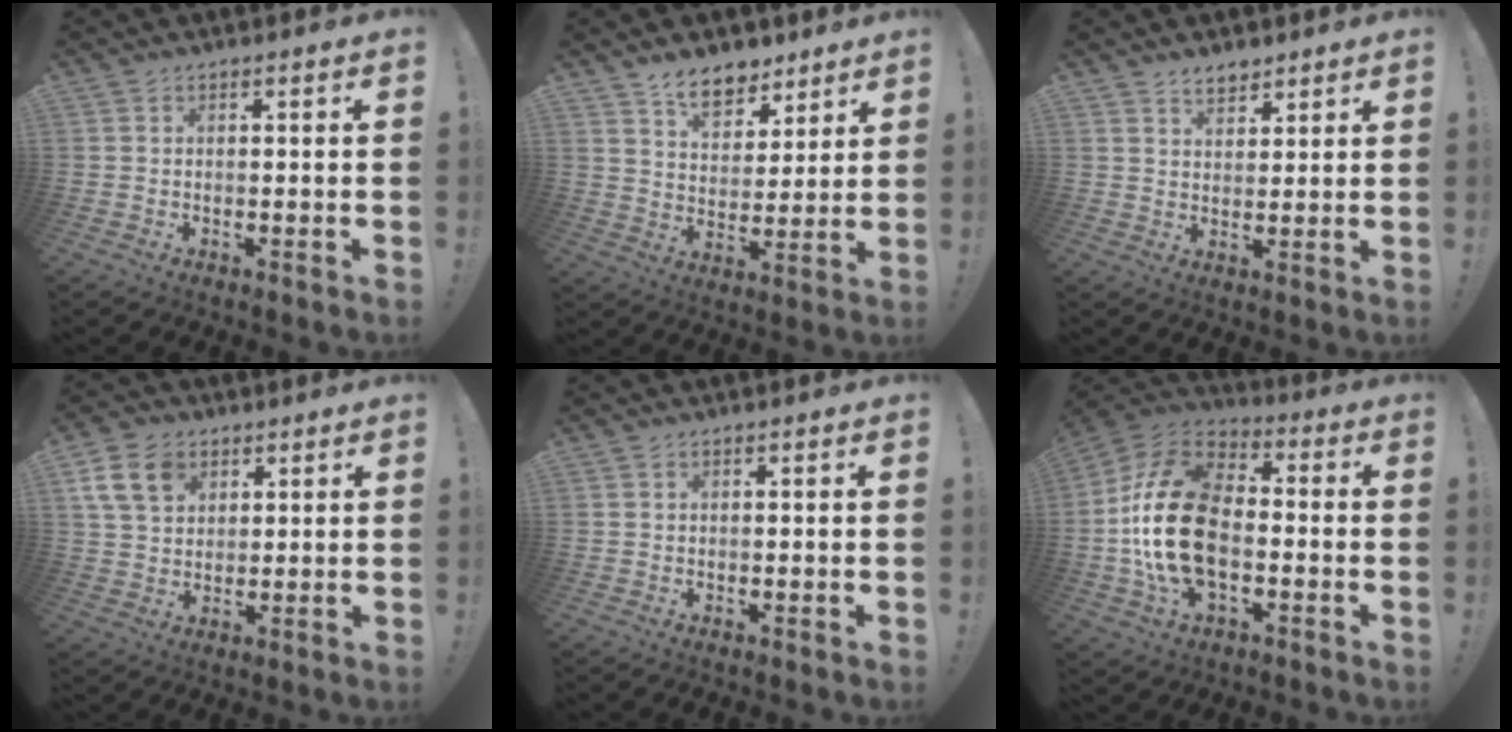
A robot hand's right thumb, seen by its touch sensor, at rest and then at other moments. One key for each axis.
{"total": 10.1, "fx": 7.4, "fy": 5.7, "fz": 3.8, "tx": -0.056, "ty": -0.048, "tz": 0.142}
{"total": 4.5, "fx": 3.7, "fy": 2.3, "fz": 1.1, "tx": -0.012, "ty": -0.022, "tz": 0.067}
{"total": 11.6, "fx": 5.4, "fy": 8.3, "fz": 6.1, "tx": -0.110, "ty": -0.015, "tz": 0.107}
{"total": 0.0}
{"total": 23.9, "fx": -2.7, "fy": 14.9, "fz": 18.5, "tx": -0.353, "ty": 0.030, "tz": -0.036}